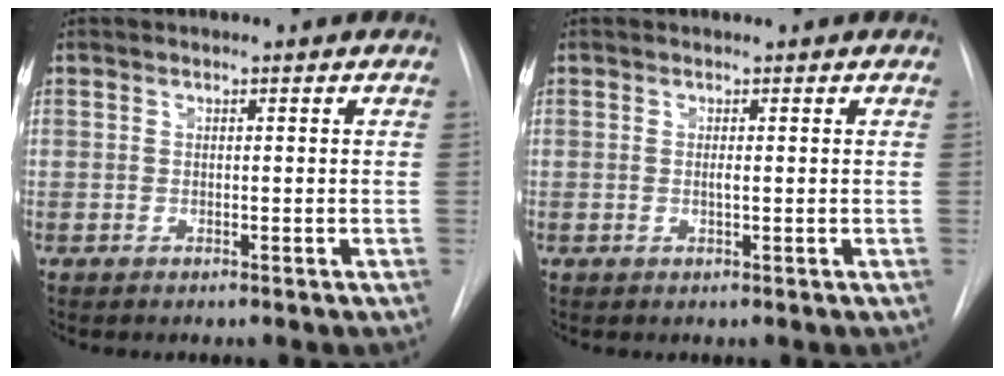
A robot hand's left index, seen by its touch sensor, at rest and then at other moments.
{"total": 0.8, "force": [-0.6, 0.0, 0.5], "torque": [-0.013, -0.003, -0.008]}